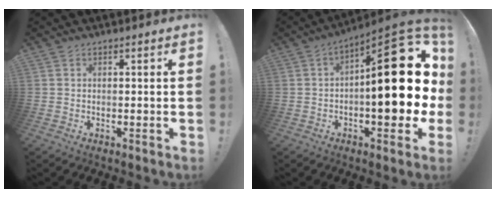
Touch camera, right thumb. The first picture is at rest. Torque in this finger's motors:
{"motor_torque": [1.59, 3.42, 1.70, -1.07, 0.53]}